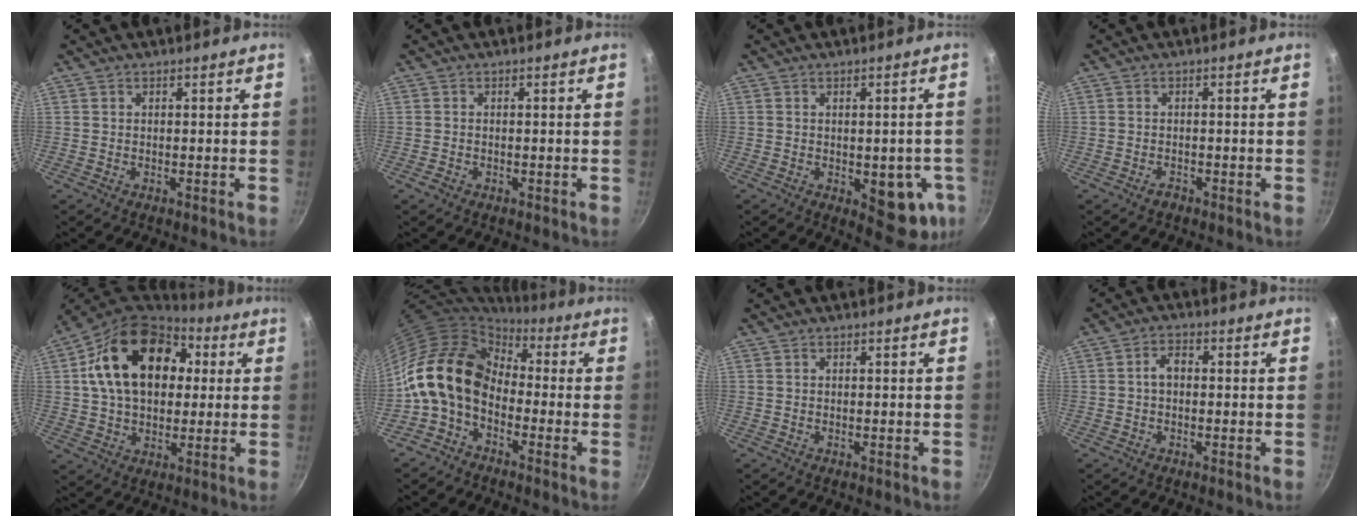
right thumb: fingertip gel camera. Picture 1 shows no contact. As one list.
[{"total": 1.1, "force": [-0.6, 0.8, 0.5], "torque": [-0.011, 0.001, -0.010]}, {"total": 10.6, "force": [-2.5, 5.2, 8.9], "torque": [-0.067, -0.005, -0.026]}, {"total": 1.4, "force": [-1.0, 0.8, 0.5], "torque": [-0.008, 0.011, -0.017]}, {"total": 21.7, "force": [4.9, 14.9, 14.9], "torque": [-0.228, 0.020, 0.070]}, {"total": 14.5, "force": [-1.2, 10.6, 9.7], "torque": [-0.167, 0.038, -0.046]}, {"total": 0.0}, {"total": 3.2, "force": [-0.1, 2.2, 2.3], "torque": [-0.036, 0.013, -0.007]}]